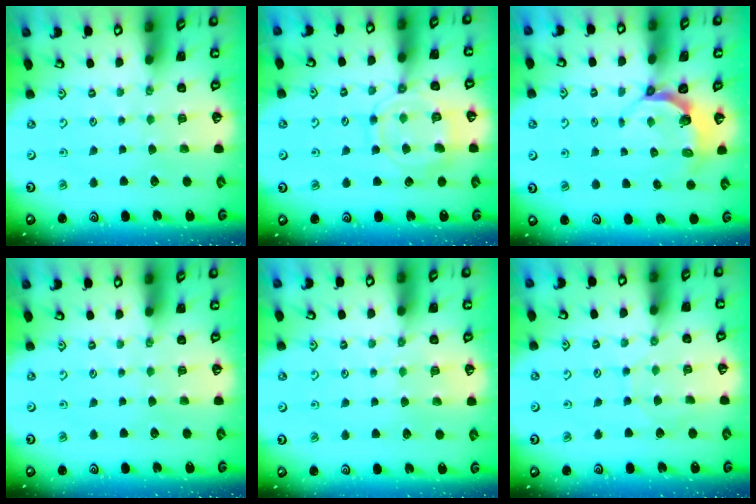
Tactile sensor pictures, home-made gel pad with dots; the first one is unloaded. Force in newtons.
{"total": 11.8, "press": 11.8, "slide": 1.3}
{"total": 4.7, "press": 3.7, "slide": 2.9}
{"total": 0.0}
{"total": 5.0, "press": 5.0, "slide": 0.6}
{"total": 3.0, "press": 2.9, "slide": 0.4}